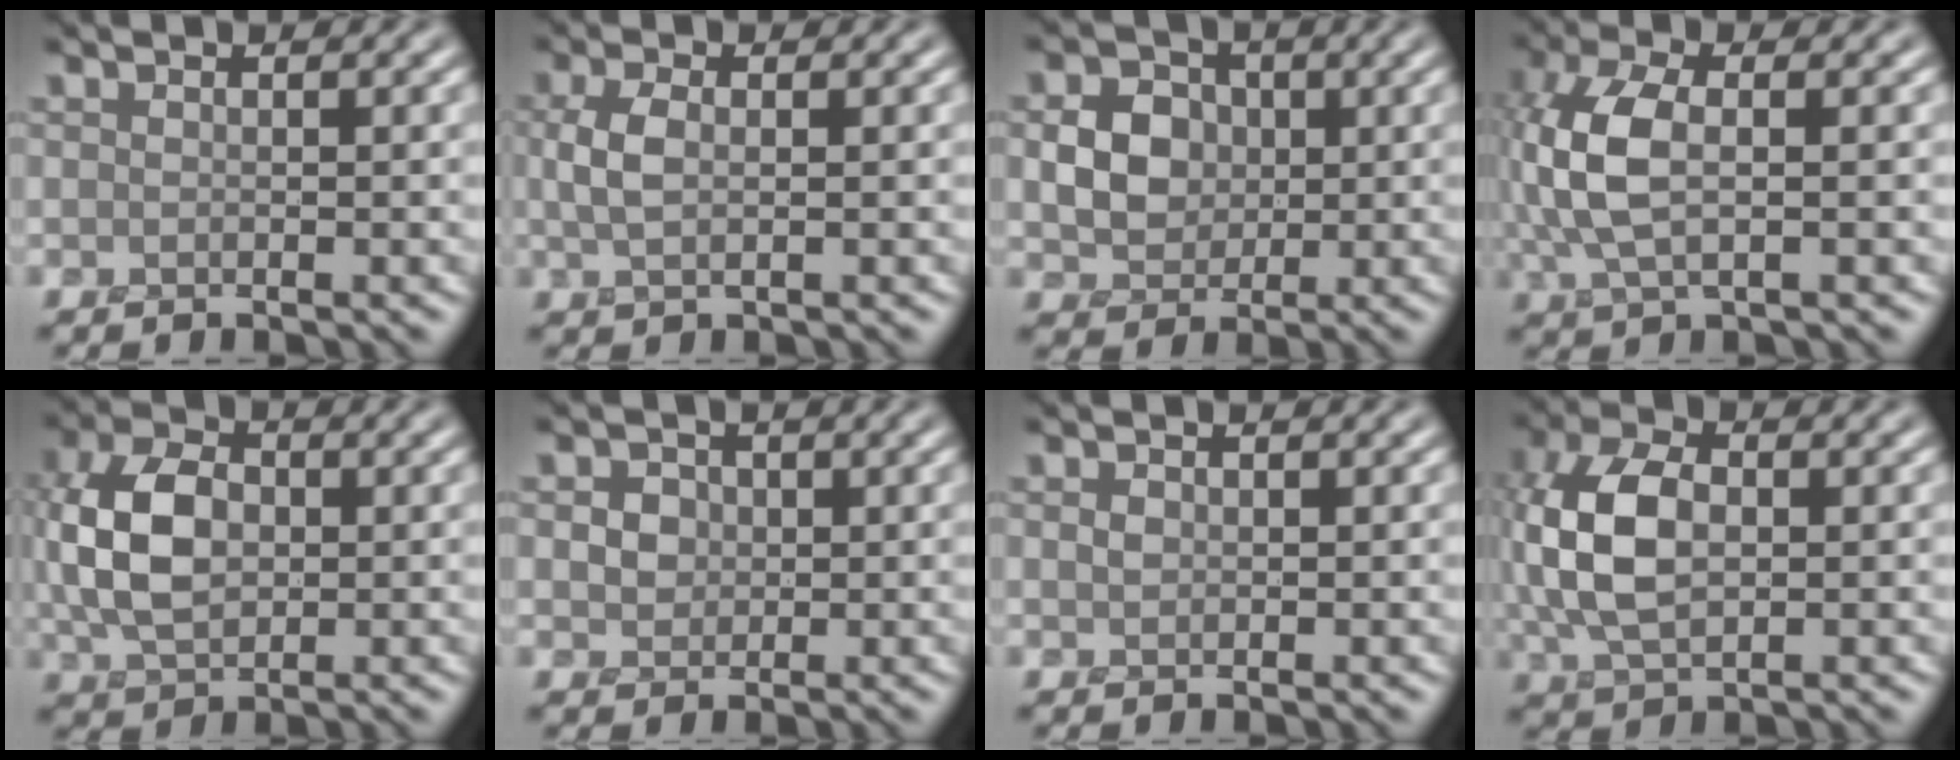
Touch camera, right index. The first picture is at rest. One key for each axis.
{"total": 1.6, "fx": 0.1, "fy": 0.8, "fz": 1.4, "tx": -0.041, "ty": 0.000, "tz": 0.002}
{"total": 3.7, "fx": 0.1, "fy": 3.2, "fz": 2.0, "tx": -0.038, "ty": -0.003, "tz": -0.005}
{"total": 5.4, "fx": 0.2, "fy": 2.5, "fz": 4.8, "tx": -0.122, "ty": 0.005, "tz": 0.000}
{"total": 5.9, "fx": 0.1, "fy": 4.0, "fz": 4.4, "tx": -0.101, "ty": 0.005, "tz": 0.000}
{"total": 2.4, "fx": 0.3, "fy": 2.1, "fz": 1.1, "tx": -0.011, "ty": 0.004, "tz": -0.002}
{"total": 0.7, "fx": 0.2, "fy": 0.6, "fz": 0.3, "tx": -0.007, "ty": -0.002, "tz": 0.004}
{"total": 6.6, "fx": 0.2, "fy": 4.0, "fz": 5.2, "tx": -0.127, "ty": 0.004, "tz": -0.001}